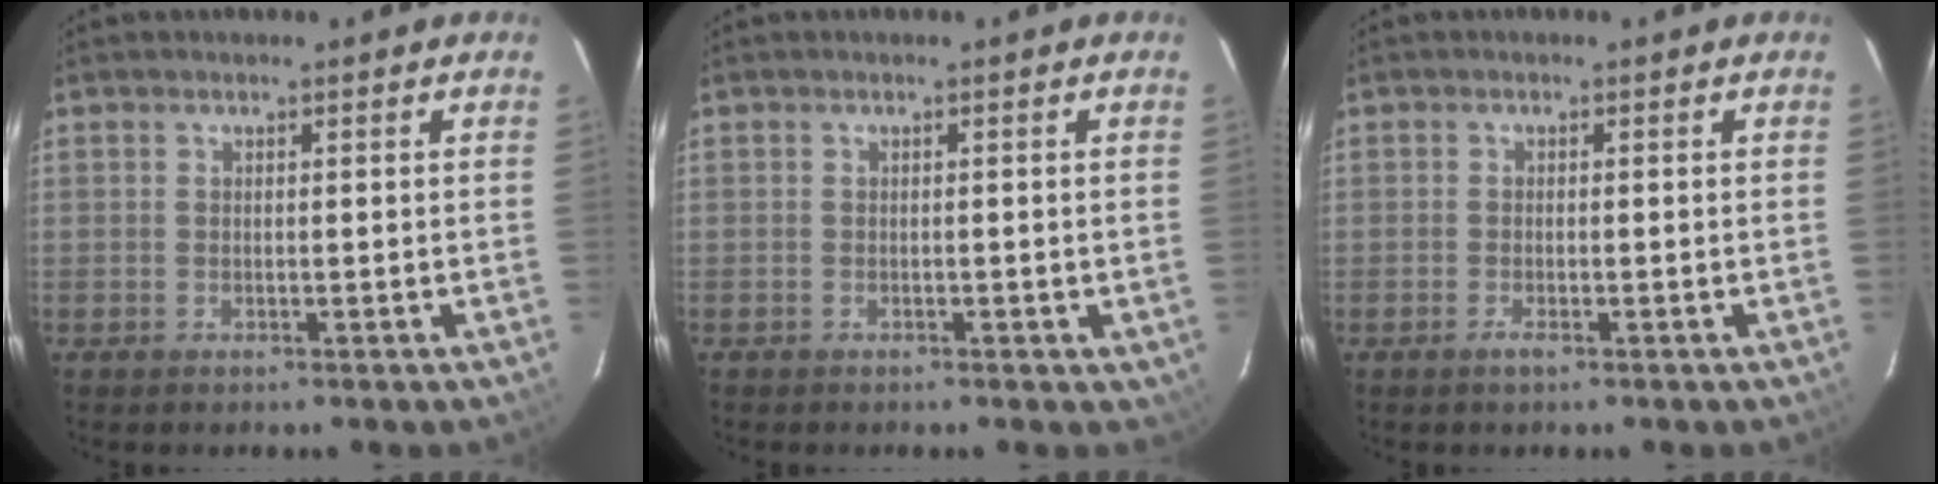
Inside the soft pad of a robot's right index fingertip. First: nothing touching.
{"total": 1.1, "force": [-0.5, 0.9, 0.4], "torque": [-0.005, -0.003, -0.004]}
{"total": 1.2, "force": [-0.2, 0.4, 1.1], "torque": [-0.024, -0.003, -0.002]}